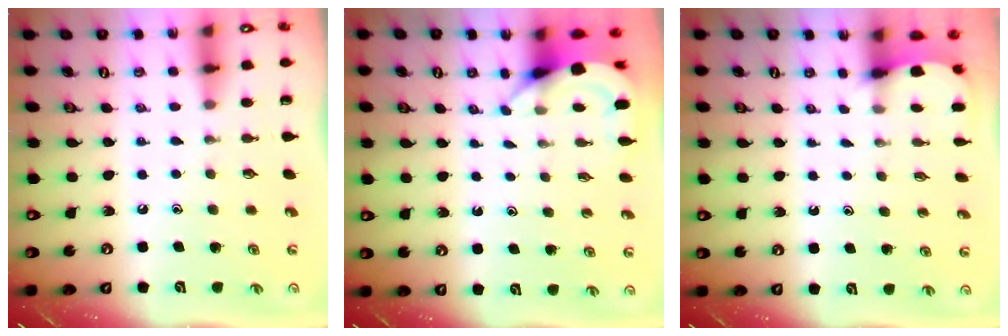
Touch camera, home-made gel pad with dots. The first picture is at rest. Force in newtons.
{"total": 3.6, "press": 3.6, "slide": 0.3}
{"total": 2.6, "press": 2.6, "slide": 0.3}